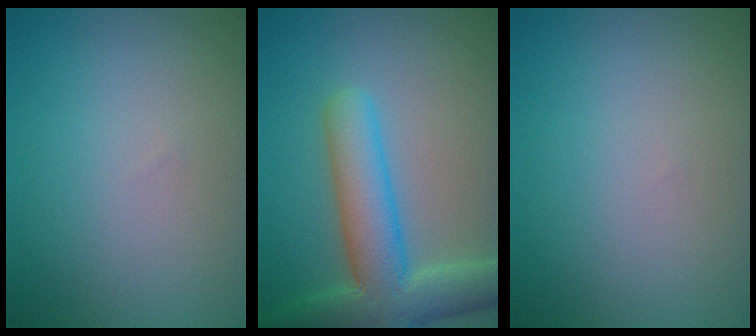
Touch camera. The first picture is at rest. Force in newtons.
{"total": 8.1, "press": 8.0, "slide": 0.7}
{"total": 0.0}